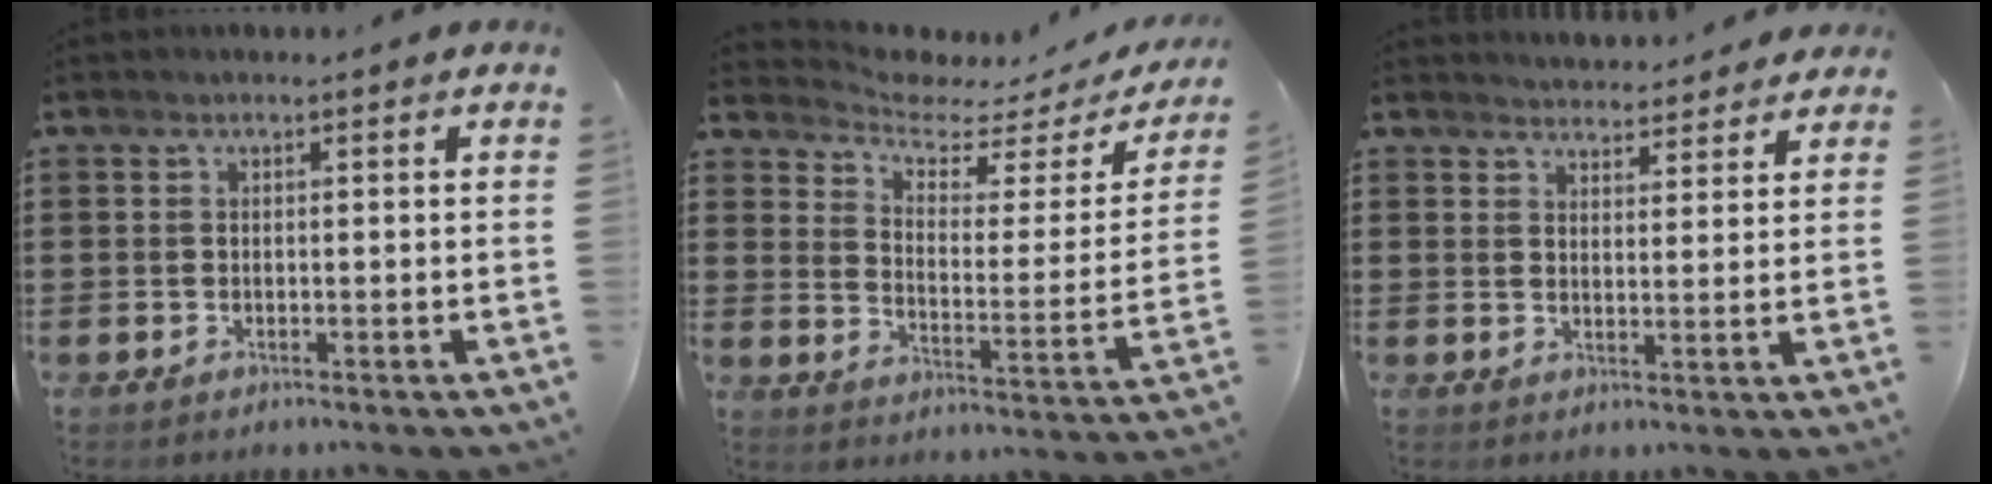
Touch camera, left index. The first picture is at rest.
{"total": 4.0, "force": [3.6, 1.2, 1.3], "torque": [-0.050, -0.029, 0.056]}
{"total": 3.5, "force": [3.4, 0.3, -0.1], "torque": [-0.010, -0.014, 0.063]}